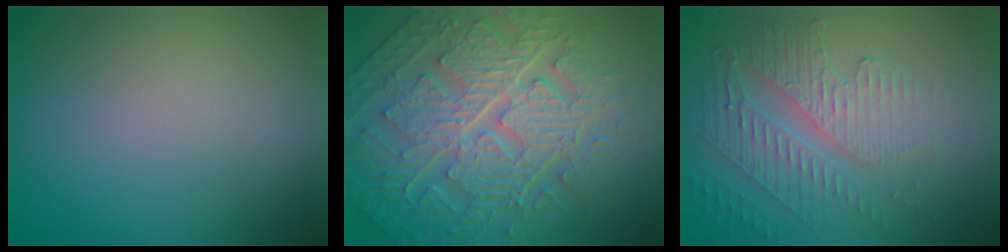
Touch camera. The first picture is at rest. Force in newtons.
{"total": 10.2, "press": 7.0, "slide": 7.5}
{"total": 5.5, "press": 3.6, "slide": 4.1}